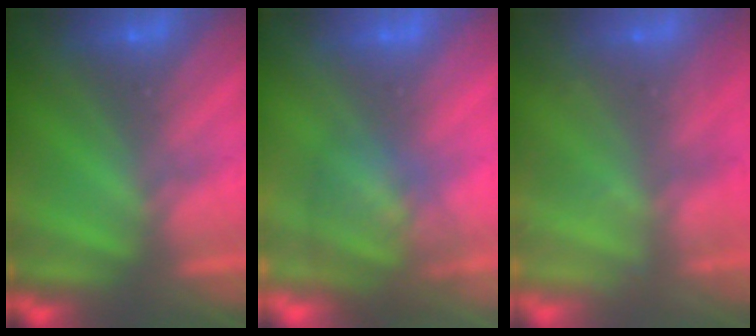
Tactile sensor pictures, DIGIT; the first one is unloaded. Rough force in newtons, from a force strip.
{"total": 3.9}
{"total": 2.2}